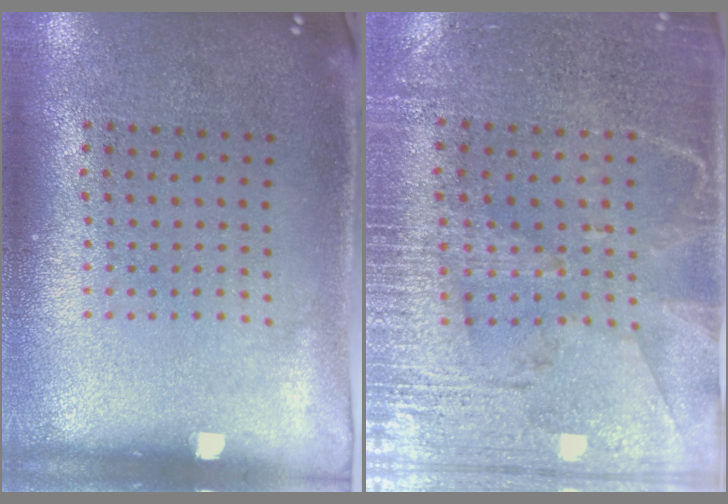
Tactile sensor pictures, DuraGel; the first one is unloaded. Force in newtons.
{"total": 3.3, "press": 2.8, "slide": 1.7}